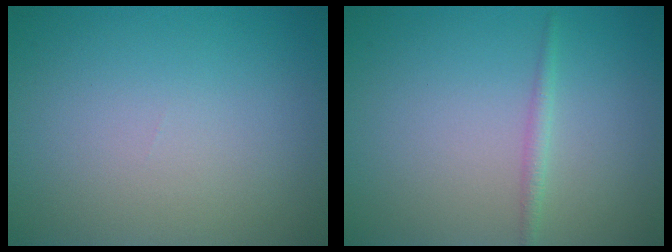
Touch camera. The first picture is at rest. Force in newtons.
{"total": 1.1, "press": 1.1, "slide": 0.1}